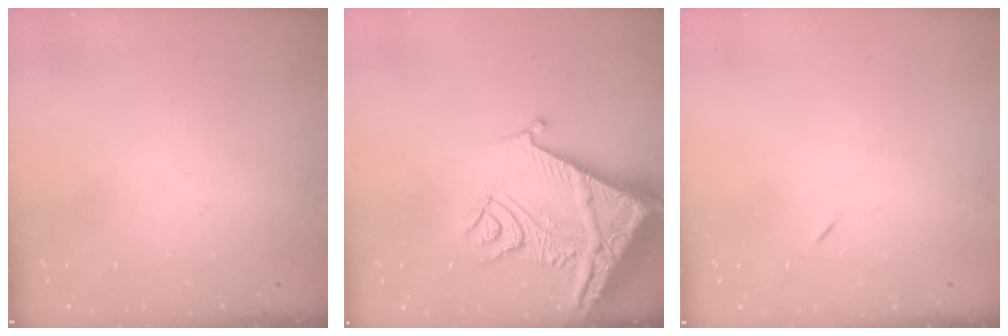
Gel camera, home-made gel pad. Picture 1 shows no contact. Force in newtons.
{"total": 20.1, "press": 19.9, "slide": 2.1}
{"total": 3.8, "press": 3.6, "slide": 1.1}